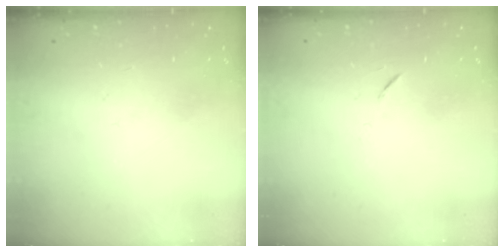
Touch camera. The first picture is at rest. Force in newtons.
{"total": 5.8, "press": 5.4, "slide": 2.1}